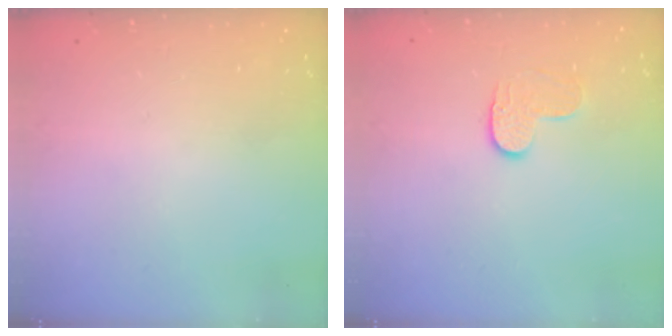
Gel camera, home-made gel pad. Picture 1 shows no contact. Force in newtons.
{"total": 6.3, "press": 6.3, "slide": 0.4}